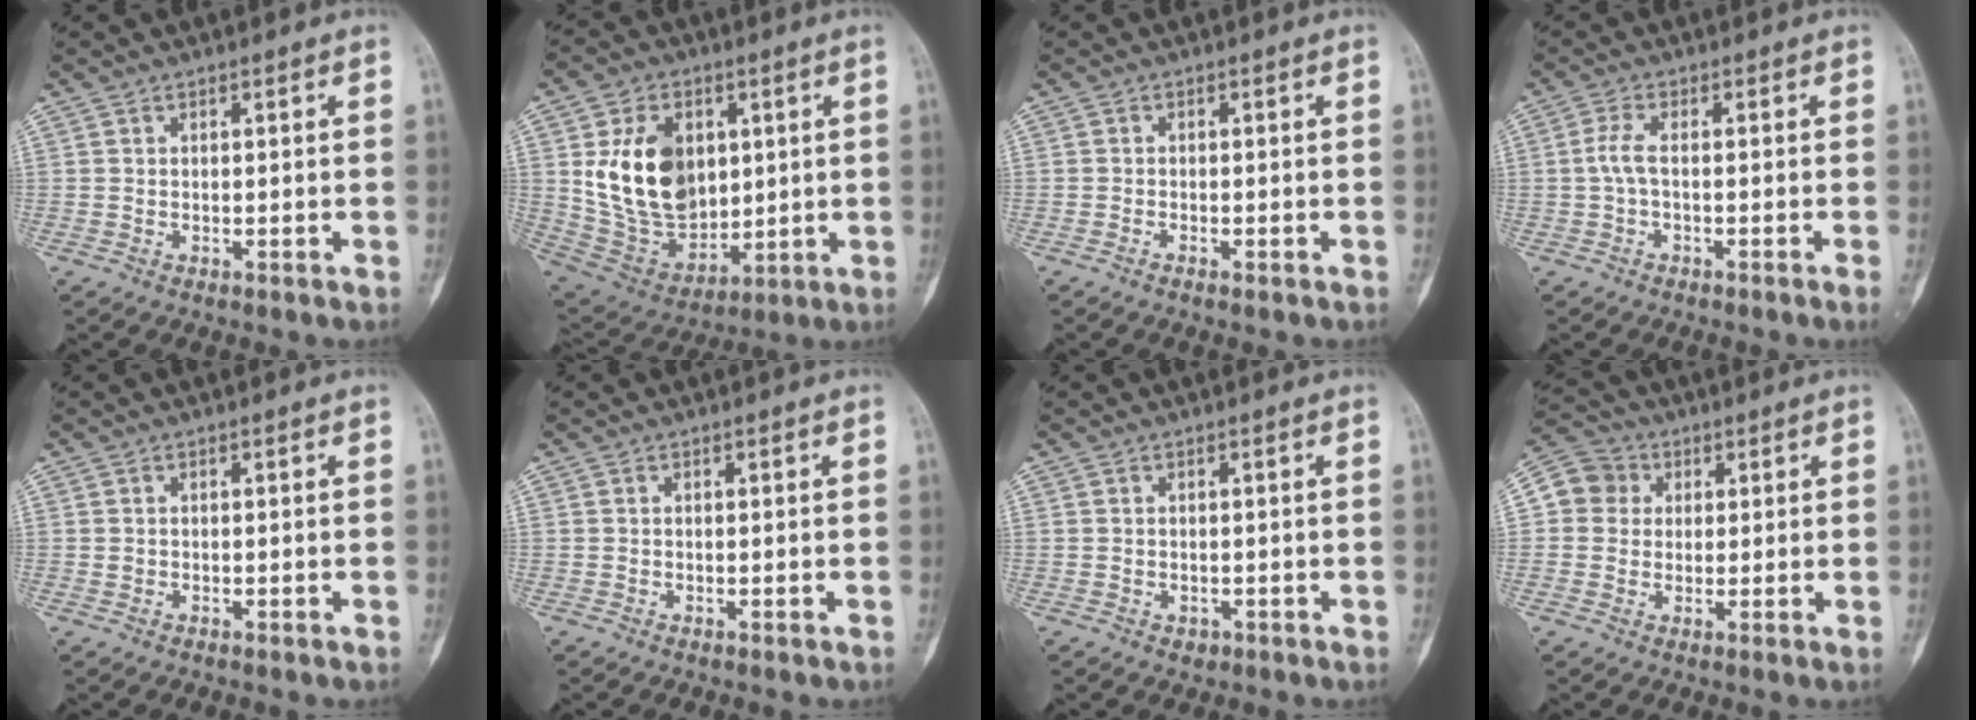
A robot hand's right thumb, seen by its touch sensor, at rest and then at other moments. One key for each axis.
{"total": 18.7, "fx": 3.7, "fy": 13.2, "fz": 12.6, "tx": -0.178, "ty": -0.018, "tz": 0.088}
{"total": 0.7, "fx": -0.5, "fy": 0.4, "fz": 0.4, "tx": -0.007, "ty": 0.004, "tz": -0.010}
{"total": 3.7, "fx": -0.7, "fy": 0.7, "fz": 3.5, "tx": -0.078, "ty": 0.004, "tz": -0.016}
{"total": 0.7, "fx": -0.2, "fy": 0.6, "fz": 0.3, "tx": -0.001, "ty": 0.002, "tz": -0.002}
{"total": 0.0}
{"total": 1.4, "fx": -0.5, "fy": 1.2, "fz": 0.5, "tx": 0.002, "ty": 0.005, "tz": -0.003}
{"total": 8.3, "fx": 1.4, "fy": 7.7, "fz": 2.6, "tx": -0.028, "ty": 0.013, "tz": 0.015}